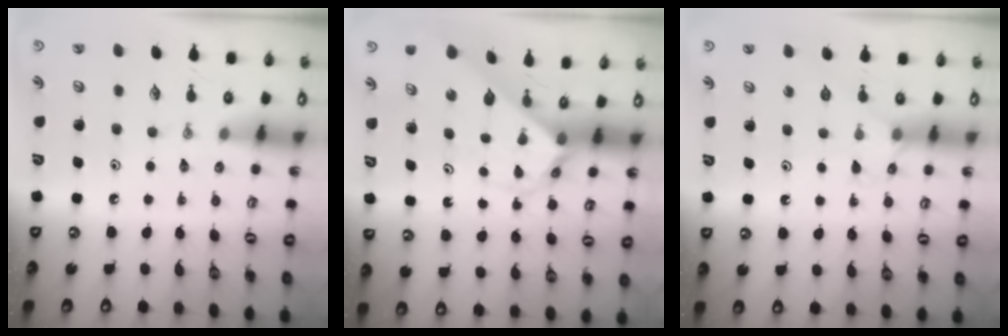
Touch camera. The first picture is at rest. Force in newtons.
{"total": 2.9, "press": 2.9, "slide": 0.1}
{"total": 4.5, "press": 4.4, "slide": 0.6}